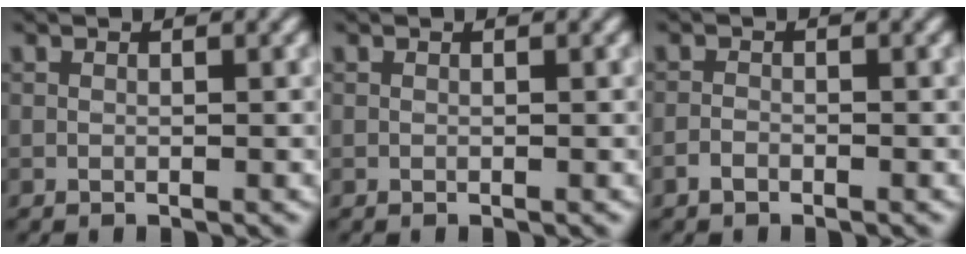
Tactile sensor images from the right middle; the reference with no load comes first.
{"total": 0.0}
{"total": 1.0, "force": [-0.7, 0.5, 0.5], "torque": [-0.007, 0.001, -0.016]}